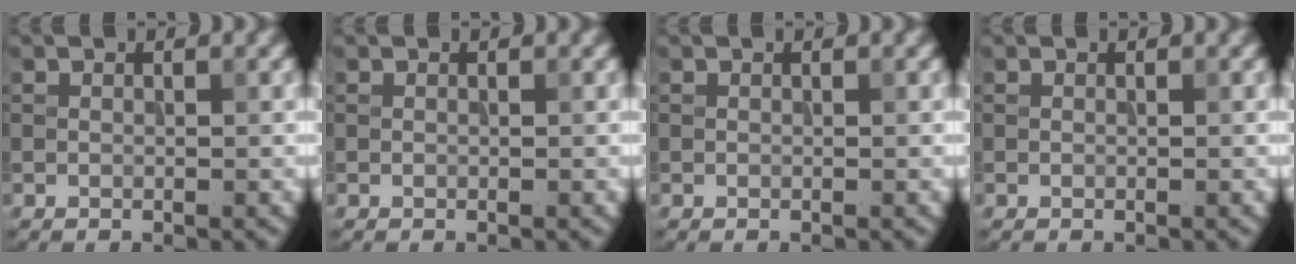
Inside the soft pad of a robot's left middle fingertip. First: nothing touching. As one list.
[{"total": 0.0}, {"total": 0.0}, {"total": 0.0}]